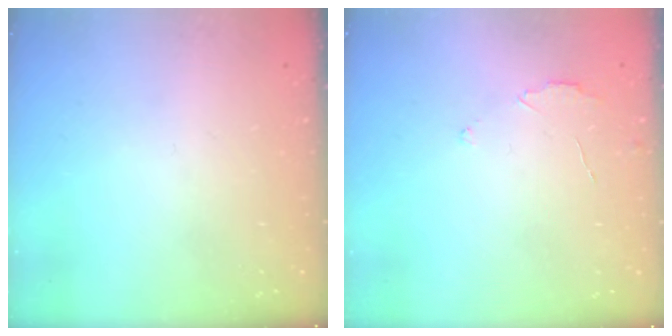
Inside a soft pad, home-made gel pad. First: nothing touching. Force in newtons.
{"total": 2.6, "press": 2.6, "slide": 0.2}